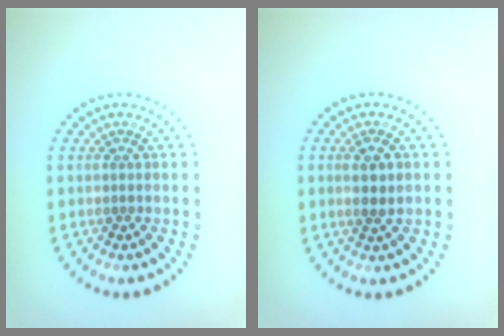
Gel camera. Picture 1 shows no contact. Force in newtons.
{"total": 2.0, "press": 1.9, "slide": 0.5}